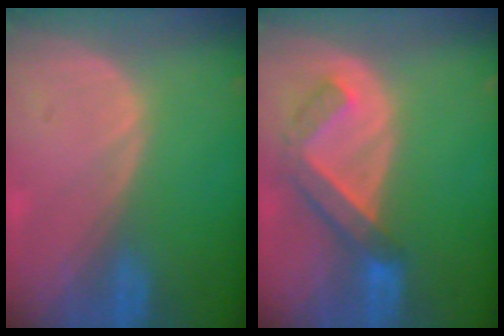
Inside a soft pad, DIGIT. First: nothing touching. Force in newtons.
{"total": 5.6, "press": 5.6, "slide": 0.3}